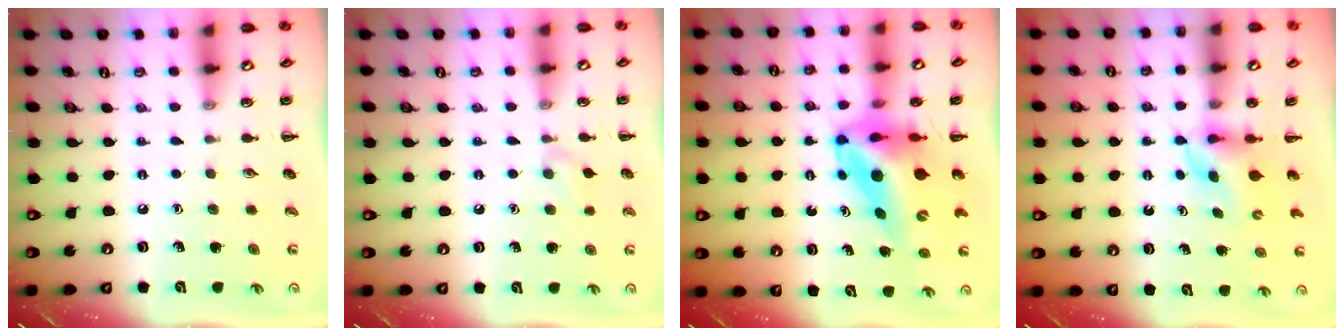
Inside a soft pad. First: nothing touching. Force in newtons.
{"total": 5.7, "press": 5.3, "slide": 2.2}
{"total": 10.7, "press": 10.2, "slide": 3.1}
{"total": 4.1, "press": 4.0, "slide": 1.0}